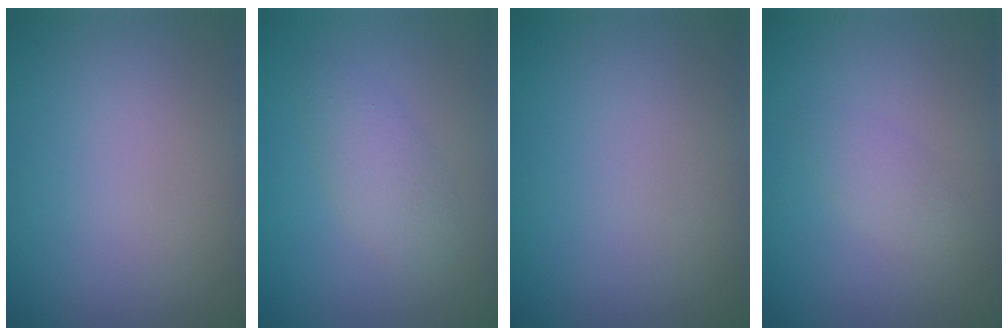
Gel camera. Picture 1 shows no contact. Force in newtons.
{"total": 2.2, "press": 2.2, "slide": 0.1}
{"total": 0.0}
{"total": 1.4, "press": 1.4, "slide": 0.1}